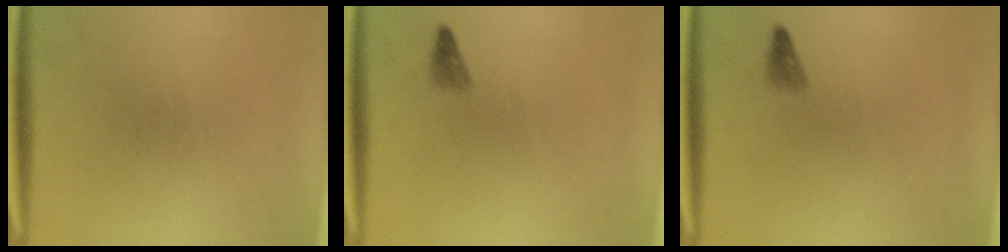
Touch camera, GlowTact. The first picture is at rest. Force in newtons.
{"total": 0.9}
{"total": 0.9}